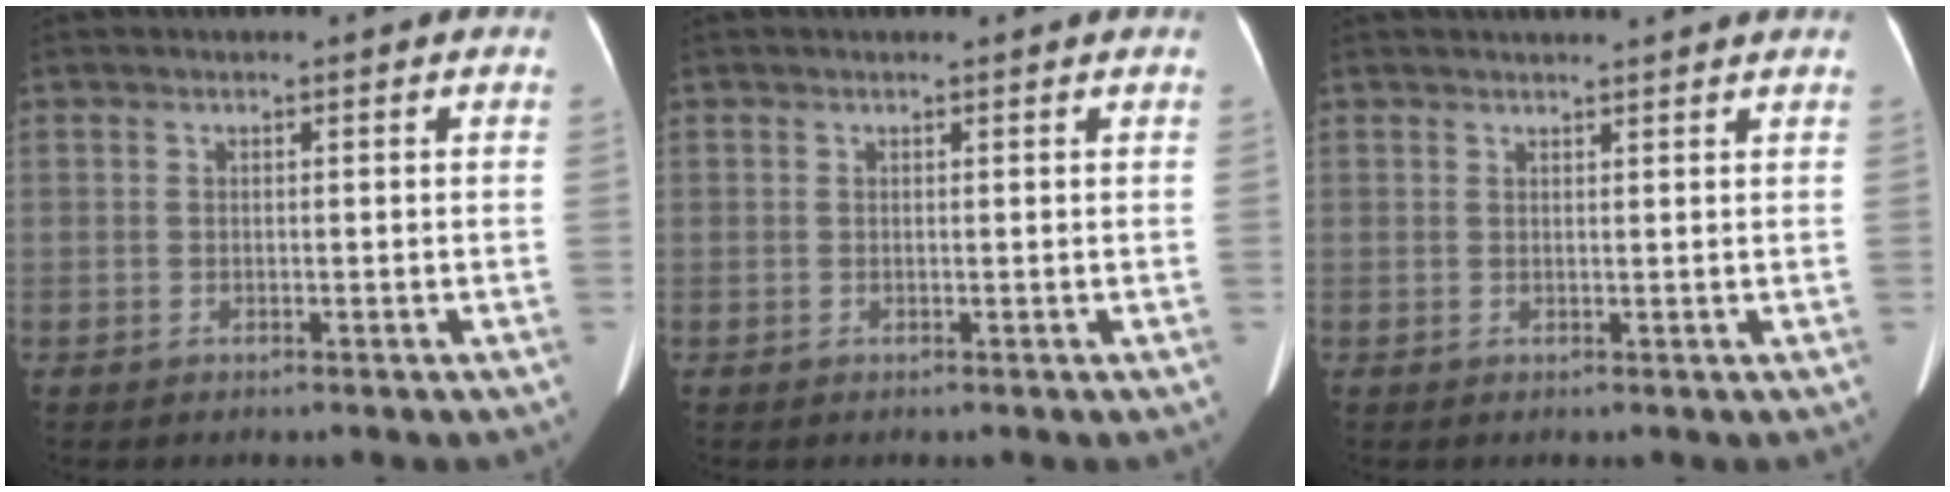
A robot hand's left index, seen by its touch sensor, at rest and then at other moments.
{"total": 0.8, "force": [0.7, 0.0, 0.2], "torque": [-0.008, 0.002, 0.009]}
{"total": 5.5, "force": [5.2, -0.3, 1.8], "torque": [-0.022, 0.021, 0.057]}